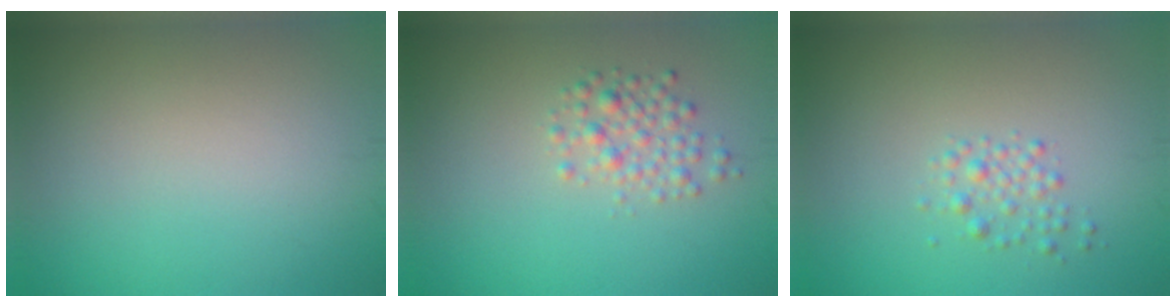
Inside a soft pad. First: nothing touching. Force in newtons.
{"total": 2.2, "press": 2.2, "slide": 0.1}
{"total": 1.6, "press": 1.6, "slide": 0.0}